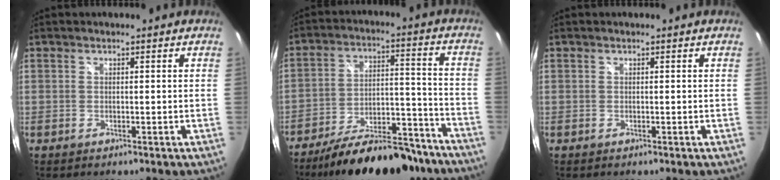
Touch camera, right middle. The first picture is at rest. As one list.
[{"total": 21.1, "force": [-17.1, 7.1, 10.2], "torque": [-0.170, 0.003, -0.234]}, {"total": 0.0}]